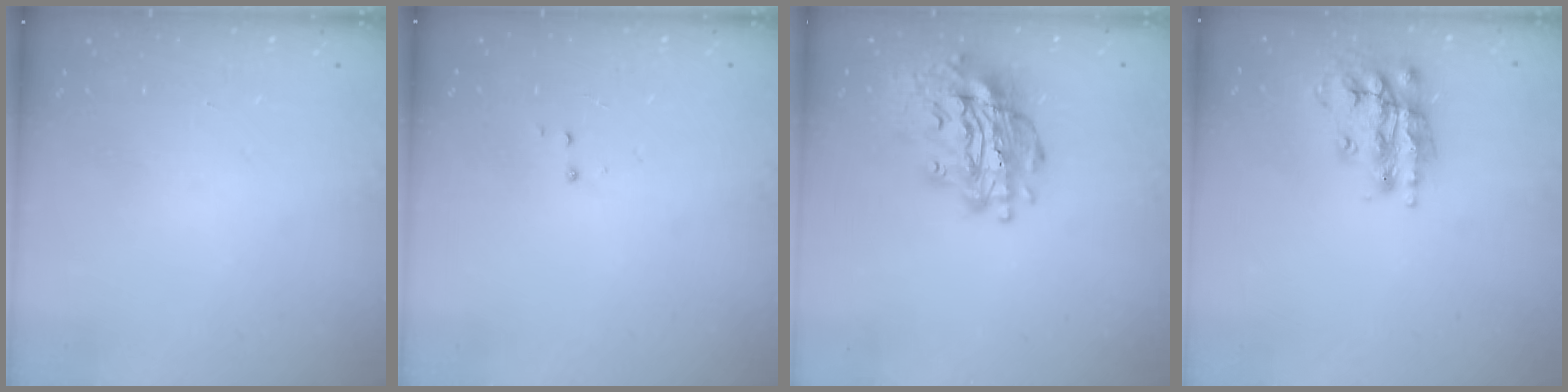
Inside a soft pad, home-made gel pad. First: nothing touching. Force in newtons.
{"total": 2.9, "press": 2.8, "slide": 0.4}
{"total": 19.1, "press": 19.0, "slide": 1.9}
{"total": 16.8, "press": 16.7, "slide": 1.5}